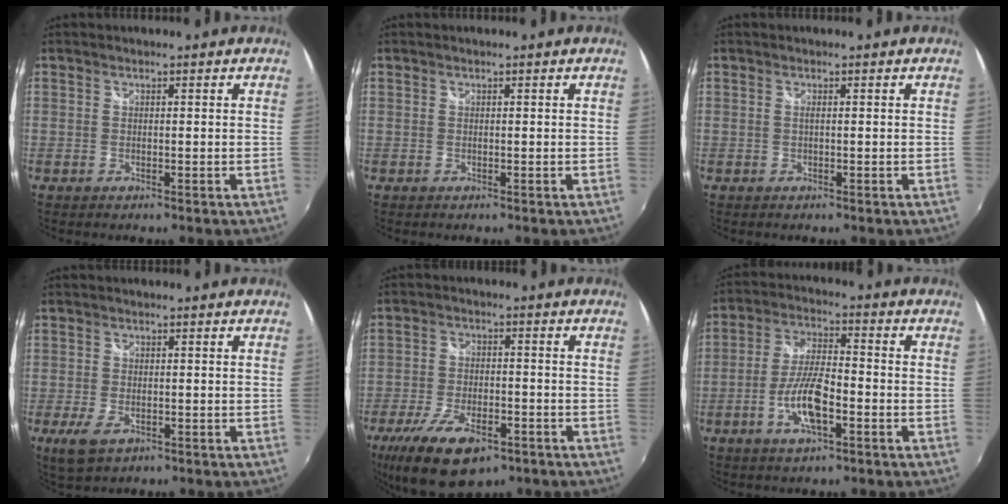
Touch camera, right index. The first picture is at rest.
{"total": 0.0}
{"total": 0.5, "force": [-0.1, -0.1, 0.5], "torque": [-0.007, 0.001, -0.003]}
{"total": 5.0, "force": [-2.3, 2.7, 3.6], "torque": [-0.083, -0.014, -0.041]}
{"total": 15.3, "force": [-9.4, 6.5, 10.1], "torque": [-0.217, -0.036, -0.155]}
{"total": 9.5, "force": [-3.8, 2.9, 8.2], "torque": [-0.169, -0.001, -0.069]}